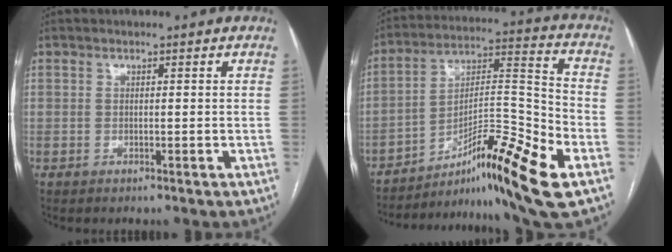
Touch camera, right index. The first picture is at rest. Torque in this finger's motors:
{"motor_torque": [1.13, -1.02, 0.20, 0.06]}